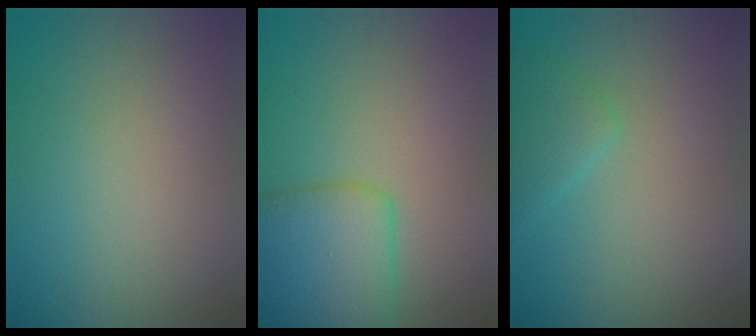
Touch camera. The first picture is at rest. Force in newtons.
{"total": 5.8, "press": 5.8, "slide": 0.3}
{"total": 2.3, "press": 2.3, "slide": 0.1}